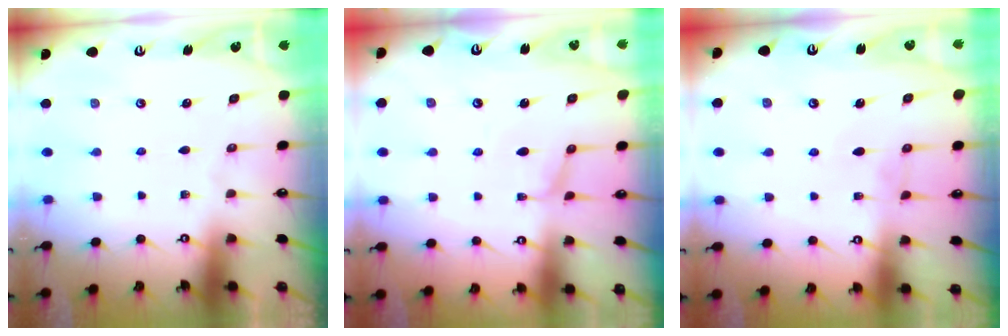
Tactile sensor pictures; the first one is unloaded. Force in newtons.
{"total": 0.6, "press": 0.4, "slide": 0.5}
{"total": 1.8, "press": 1.8, "slide": 0.2}